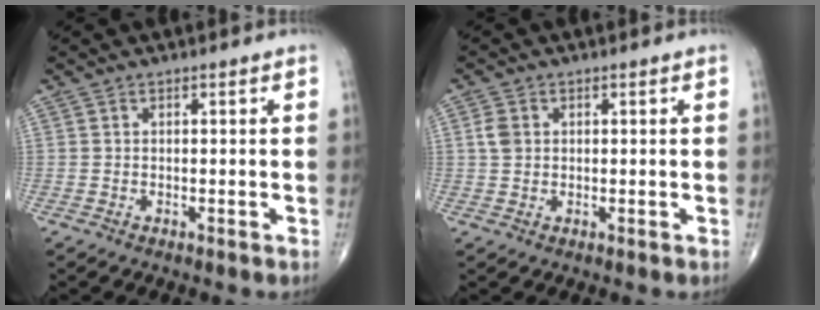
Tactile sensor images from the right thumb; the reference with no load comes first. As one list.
[{"total": 2.6, "force": [0.5, 2.0, 1.5], "torque": [-0.030, 0.004, 0.010]}]